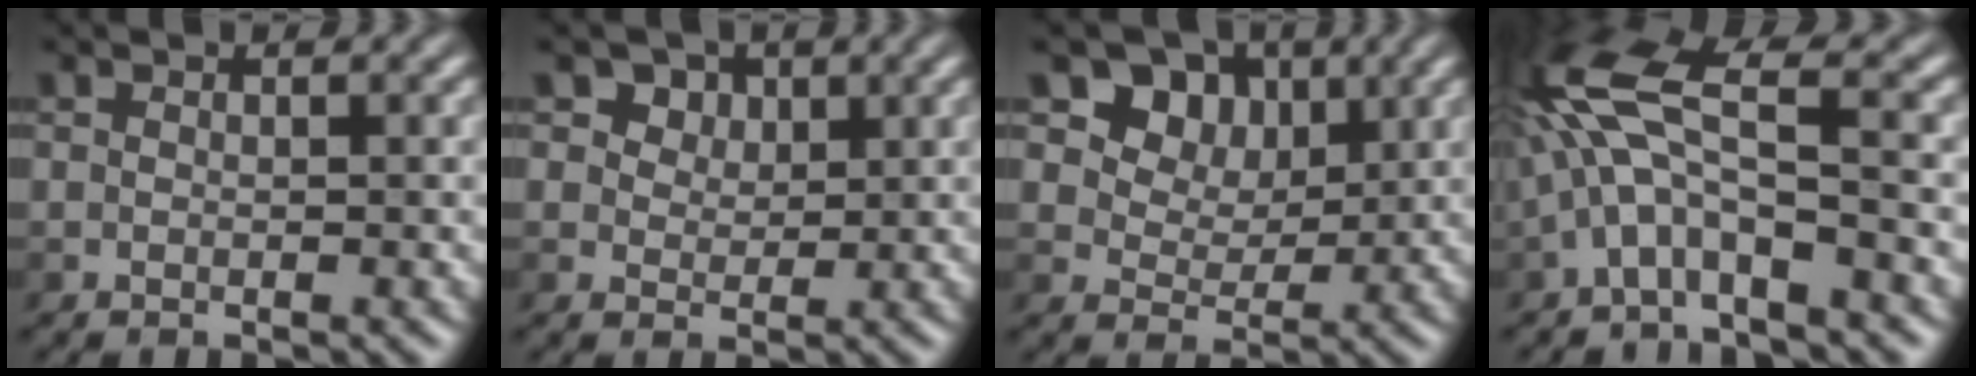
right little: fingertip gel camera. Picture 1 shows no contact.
{"total": 6.2, "force": [3.9, 4.1, 2.5], "torque": [-0.052, 0.006, 0.054]}
{"total": 11.2, "force": [5.9, 8.1, 5.1], "torque": [-0.113, 0.010, 0.112]}
{"total": 6.8, "force": [-1.4, 1.8, 6.4], "torque": [-0.143, 0.027, -0.038]}